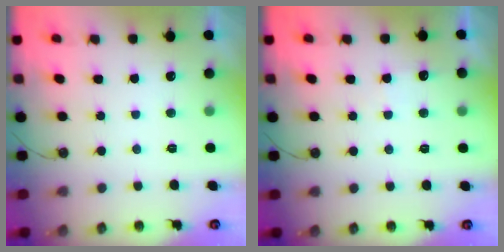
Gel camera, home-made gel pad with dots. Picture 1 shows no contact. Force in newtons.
{"total": 4.4, "press": 4.3, "slide": 0.7}